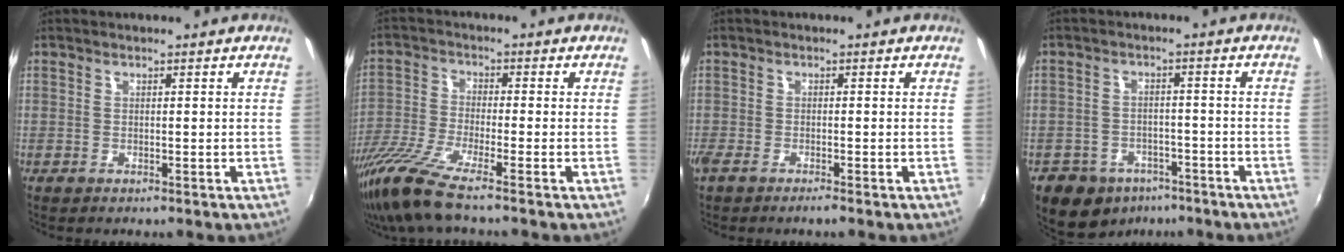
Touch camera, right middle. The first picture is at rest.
{"total": 10.4, "force": [-8.1, 0.0, 6.6], "torque": [-0.148, -0.031, -0.158]}
{"total": 2.7, "force": [-2.2, 0.3, 1.5], "torque": [-0.042, -0.010, -0.046]}
{"total": 11.3, "force": [-7.4, 7.9, 3.4], "torque": [-0.099, 0.013, -0.096]}